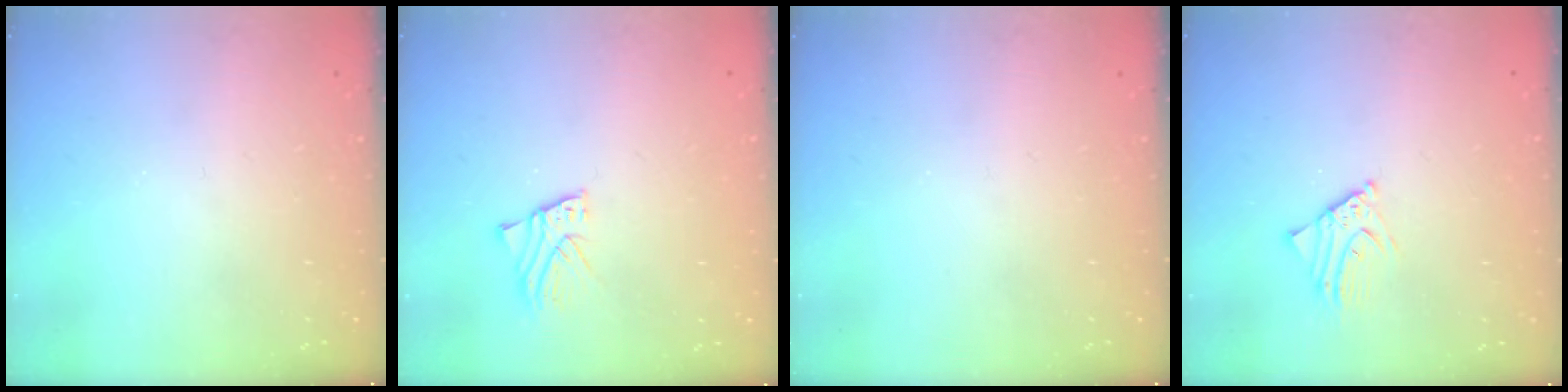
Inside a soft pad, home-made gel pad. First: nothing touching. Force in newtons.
{"total": 2.3, "press": 2.3, "slide": 0.1}
{"total": 0.0}
{"total": 3.4, "press": 3.4, "slide": 0.2}